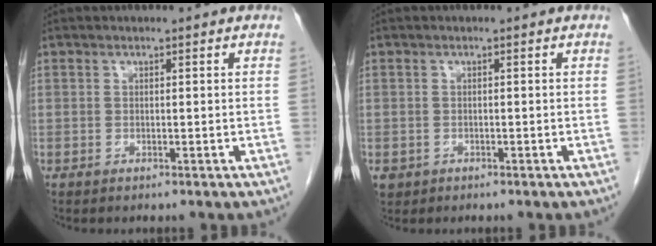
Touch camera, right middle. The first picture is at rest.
{"total": 1.4, "force": [-0.6, 1.3, 0.3], "torque": [-0.006, 0.004, -0.003]}